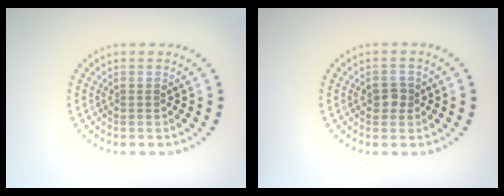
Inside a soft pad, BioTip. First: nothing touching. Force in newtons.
{"total": 1.7, "press": 1.6, "slide": 0.4}